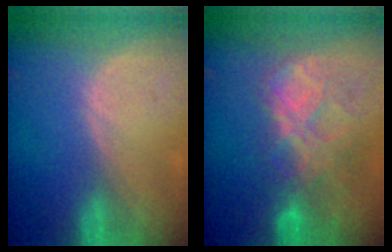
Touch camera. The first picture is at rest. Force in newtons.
{"total": 8.8, "press": 7.6, "slide": 4.5}